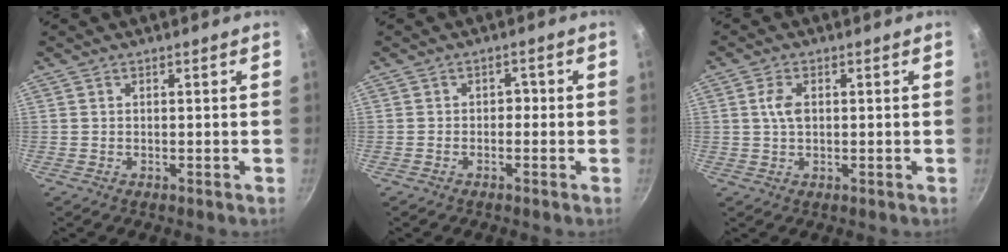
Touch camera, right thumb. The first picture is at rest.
{"total": 1.8, "force": [-0.8, 1.3, 0.9], "torque": [-0.005, 0.016, -0.015]}
{"total": 3.4, "force": [0.6, 2.0, 2.7], "torque": [-0.052, 0.003, 0.009]}